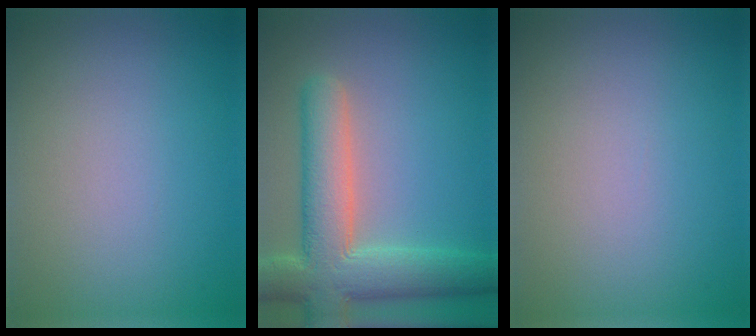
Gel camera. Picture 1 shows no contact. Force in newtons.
{"total": 8.2, "press": 8.2, "slide": 0.9}
{"total": 0.0}